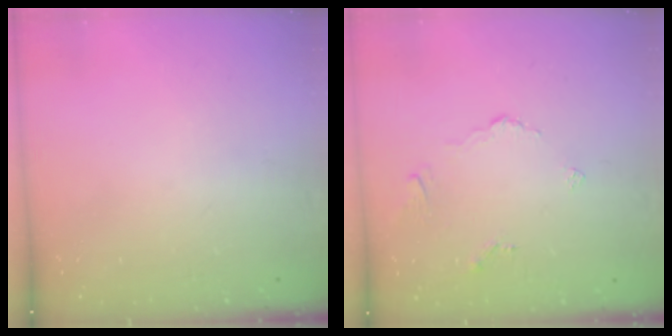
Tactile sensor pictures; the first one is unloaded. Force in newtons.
{"total": 2.4, "press": 2.4, "slide": 0.5}